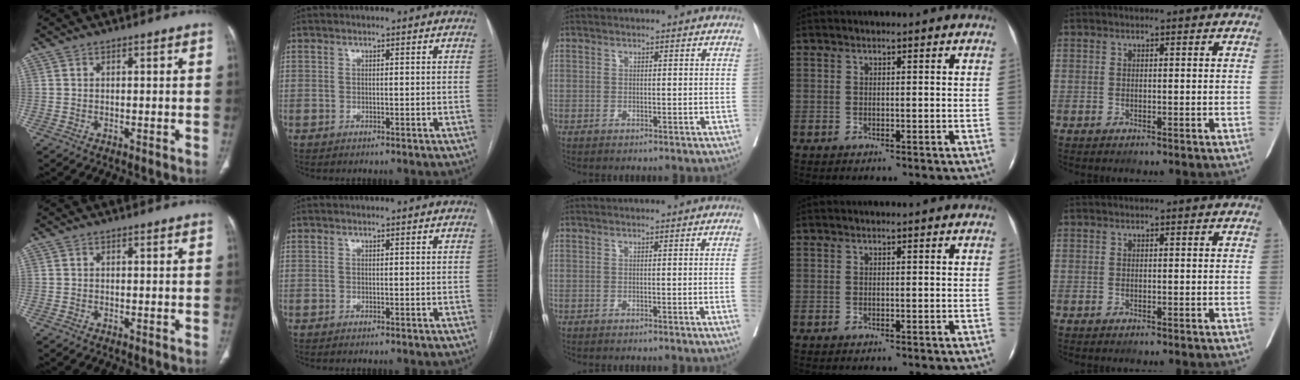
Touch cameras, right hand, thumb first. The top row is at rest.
{"middle": {"total": 1.1, "force": [-0.2, -0.4, 1.0], "torque": [-0.010, 0.001, -0.003]}}